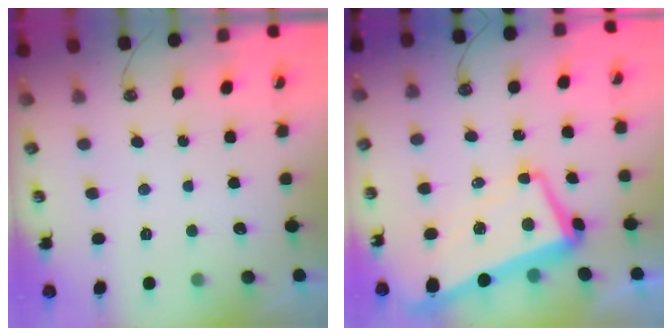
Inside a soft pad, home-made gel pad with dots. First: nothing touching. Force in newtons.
{"total": 7.2, "press": 6.9, "slide": 1.8}